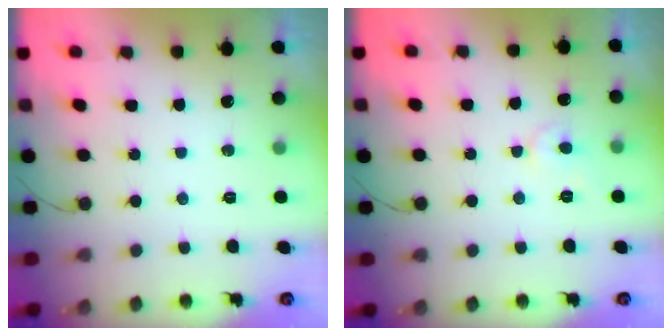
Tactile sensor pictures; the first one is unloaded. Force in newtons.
{"total": 4.9, "press": 4.9, "slide": 0.3}